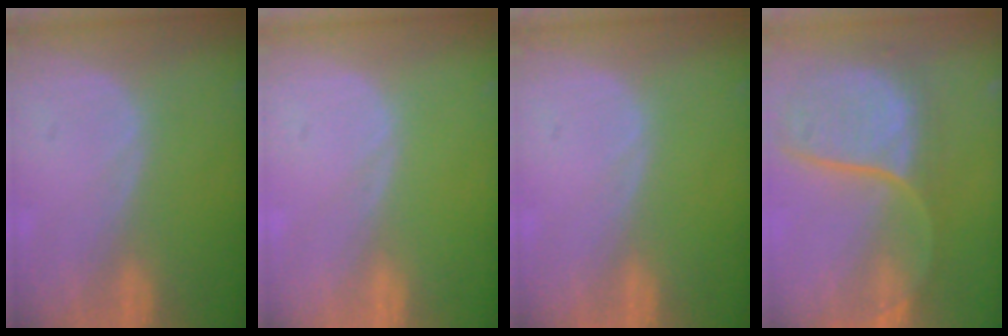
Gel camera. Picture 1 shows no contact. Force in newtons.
{"total": 0.0}
{"total": 0.0}
{"total": 11.9, "press": 9.8, "slide": 6.7}